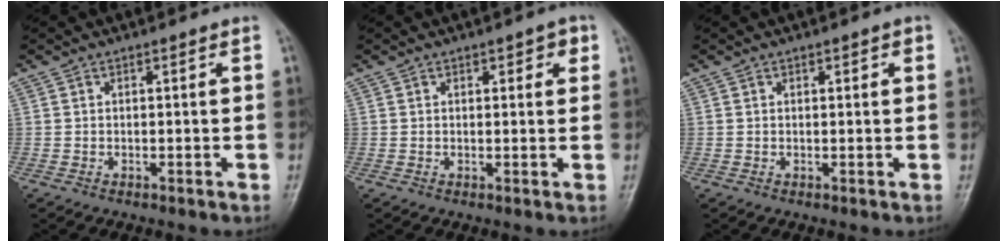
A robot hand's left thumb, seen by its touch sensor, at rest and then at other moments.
{"total": 3.2, "force": [1.5, 1.6, 2.3], "torque": [-0.009, -0.002, 0.016]}
{"total": 1.5, "force": [0.7, 0.7, 1.2], "torque": [-0.009, 0.000, 0.009]}